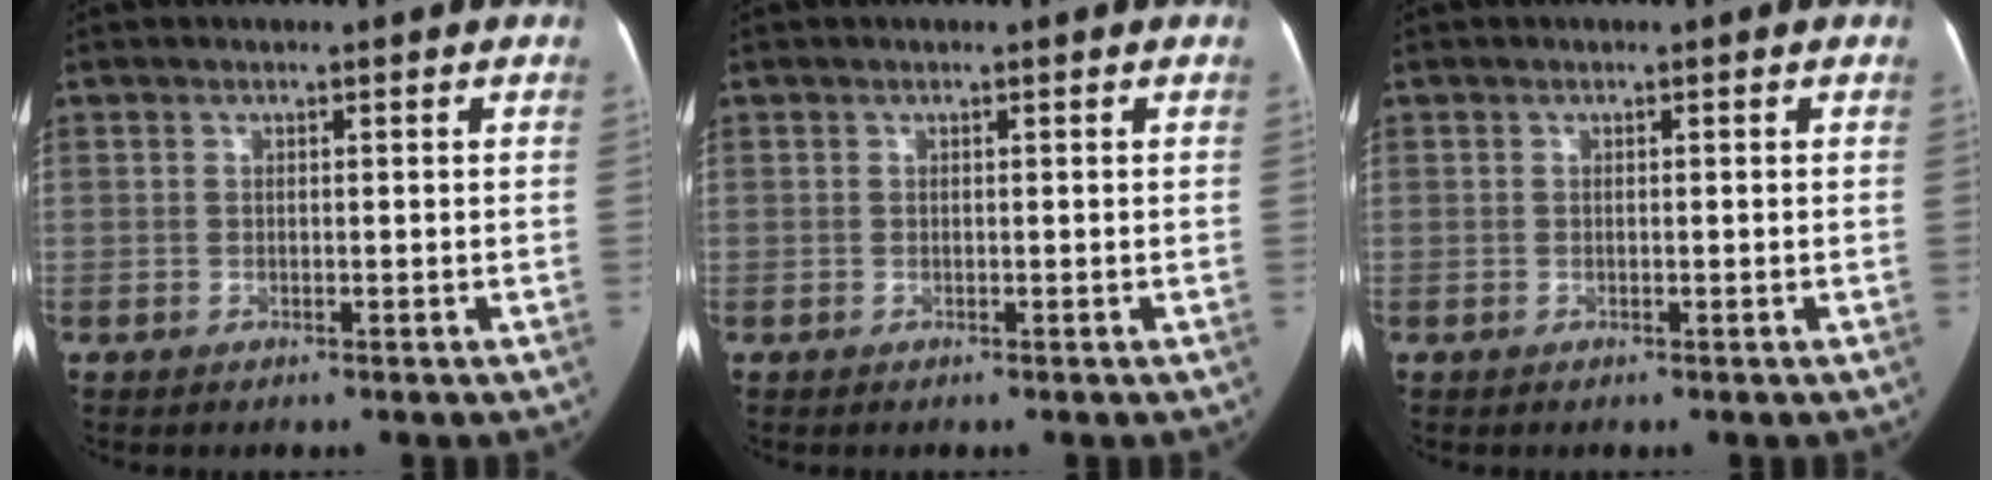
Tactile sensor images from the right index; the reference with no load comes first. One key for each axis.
{"total": 0.0}
{"total": 0.0}